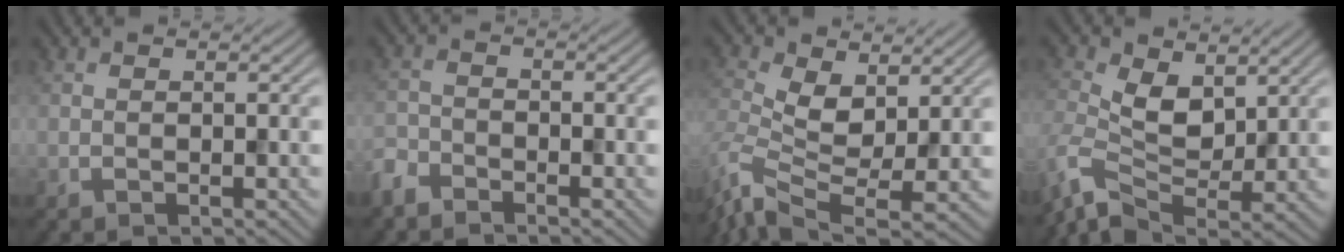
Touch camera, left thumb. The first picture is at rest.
{"total": 3.0, "force": [-2.6, 1.1, 0.7], "torque": [-0.018, -0.007, -0.068]}
{"total": 7.6, "force": [-1.4, 3.7, 6.5], "torque": [-0.153, -0.020, -0.041]}
{"total": 5.4, "force": [0.0, 3.4, 4.2], "torque": [-0.094, 0.006, -0.011]}